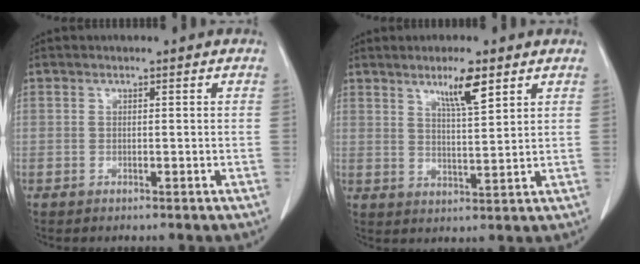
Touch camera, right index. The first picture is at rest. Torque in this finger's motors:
{"motor_torque": [0.44, 0.28, 0.11, 0.05]}